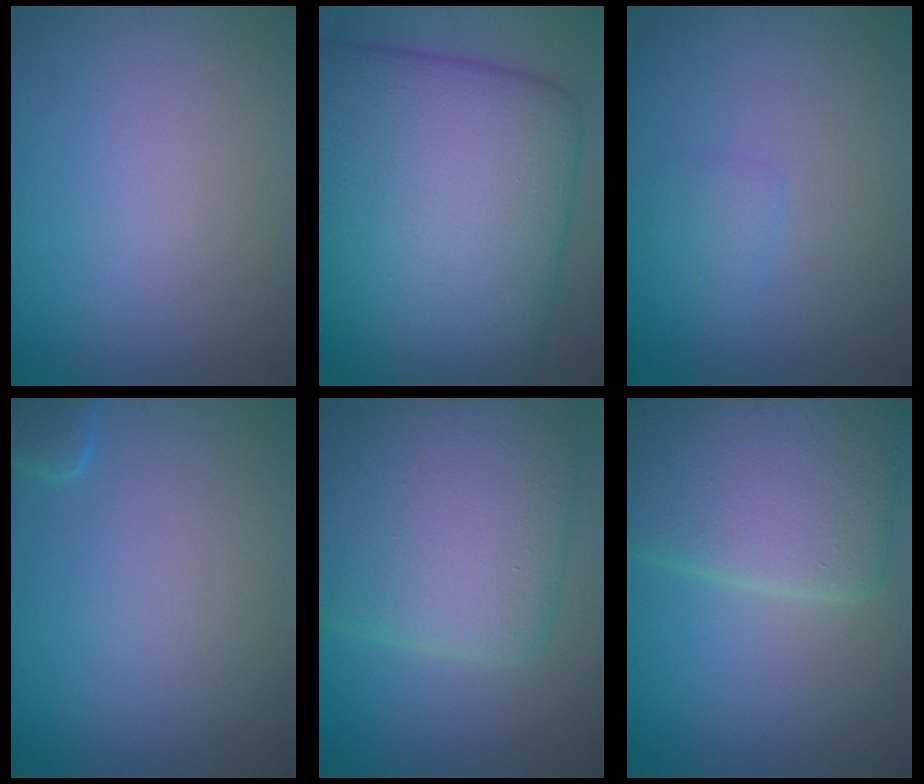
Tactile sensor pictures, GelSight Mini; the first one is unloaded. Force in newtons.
{"total": 20.0, "press": 20.0, "slide": 0.3}
{"total": 1.1, "press": 1.1, "slide": 0.1}
{"total": 1.7, "press": 1.7, "slide": 0.2}
{"total": 11.3, "press": 11.3, "slide": 0.8}
{"total": 11.0, "press": 11.0, "slide": 0.3}